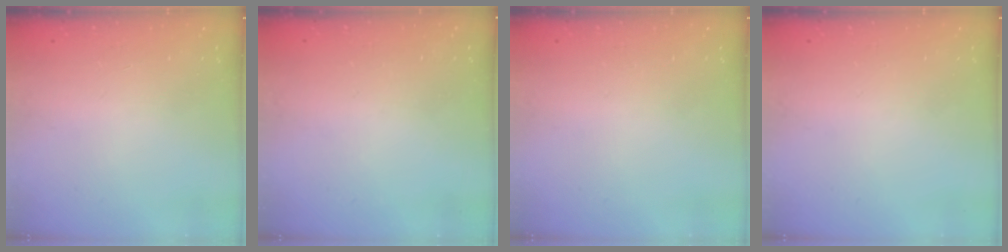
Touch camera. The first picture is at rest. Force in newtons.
{"total": 3.9, "press": 3.9, "slide": 0.2}
{"total": 0.0}
{"total": 0.0}